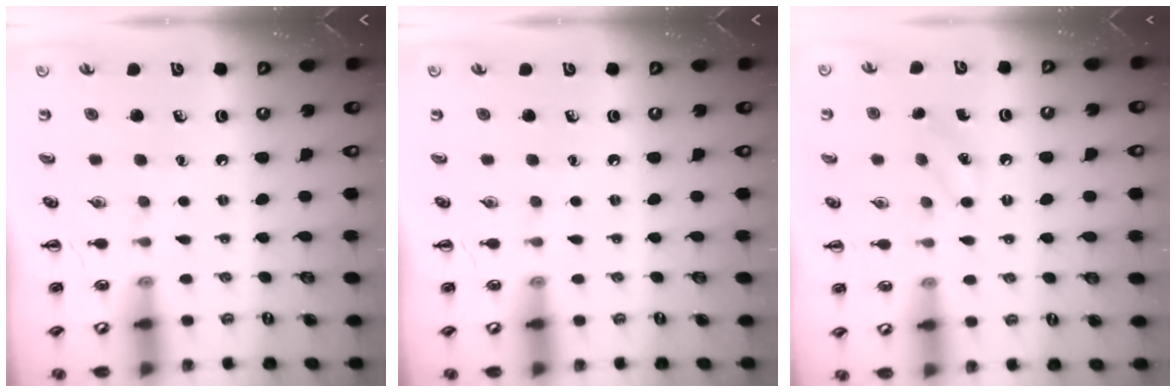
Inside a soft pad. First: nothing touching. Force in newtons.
{"total": 0.0}
{"total": 6.6, "press": 6.4, "slide": 1.8}